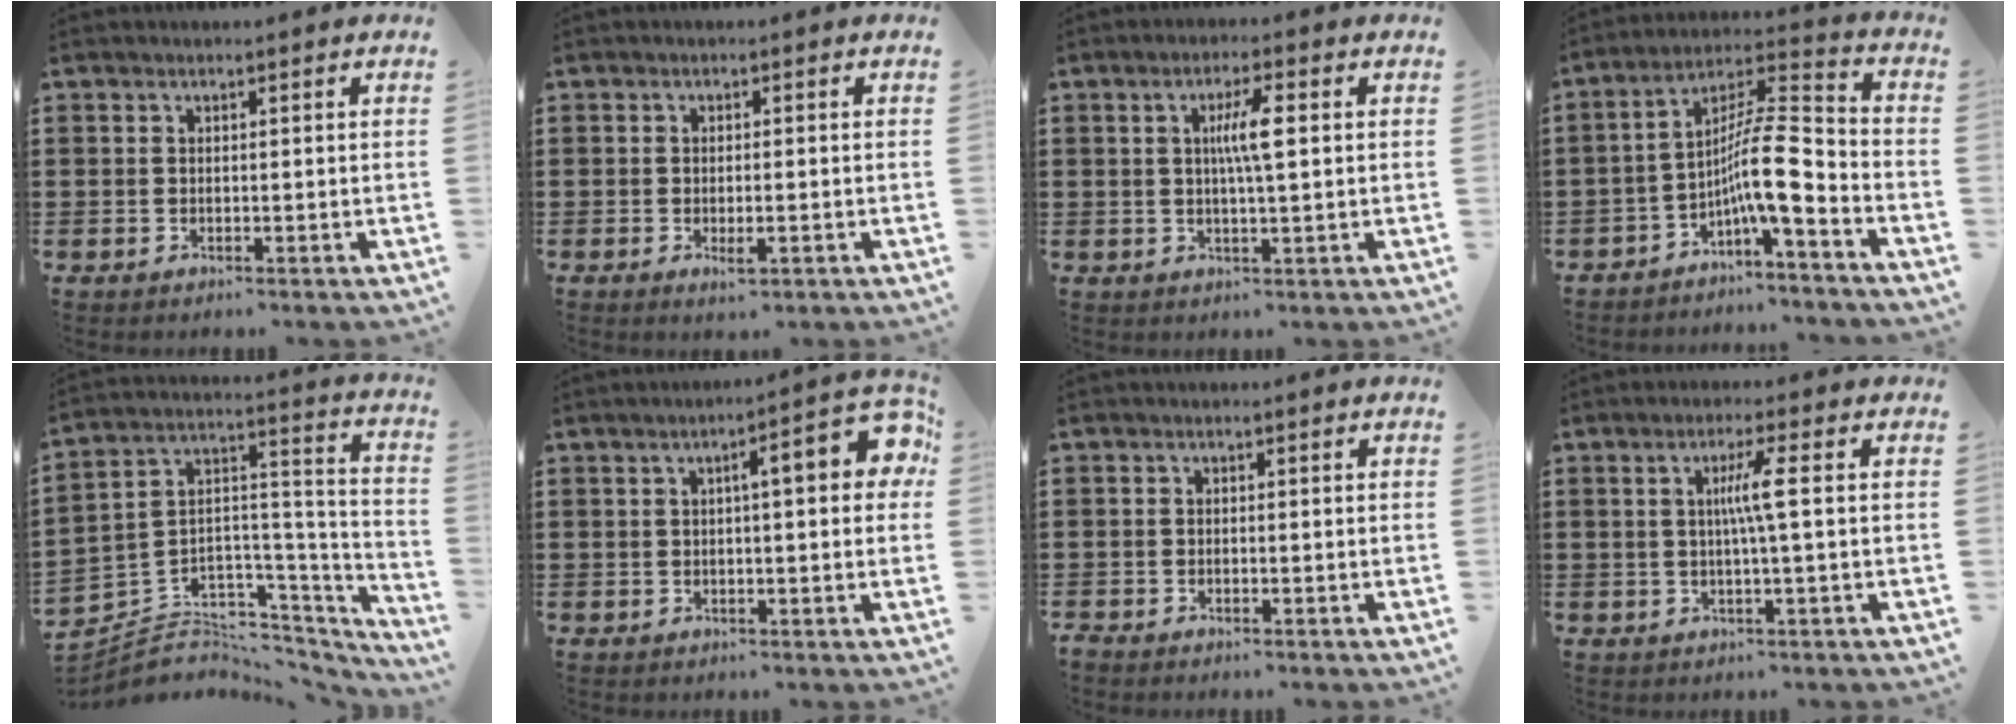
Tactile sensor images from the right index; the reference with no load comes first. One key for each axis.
{"total": 2.0, "fx": -0.8, "fy": 0.5, "fz": 1.7, "tx": -0.030, "ty": -0.001, "tz": -0.014}
{"total": 4.8, "fx": 0.7, "fy": 0.6, "fz": 4.7, "tx": -0.089, "ty": 0.002, "tz": 0.008}
{"total": 10.1, "fx": -3.8, "fy": 1.8, "fz": 9.2, "tx": -0.166, "ty": -0.014, "tz": -0.077}
{"total": 4.4, "fx": -1.7, "fy": 3.9, "fz": 1.1, "tx": -0.037, "ty": -0.017, "tz": -0.030}
{"total": 7.2, "fx": 1.4, "fy": 1.5, "fz": 6.9, "tx": -0.099, "ty": -0.004, "tz": 0.014}
{"total": 1.0, "fx": -1.0, "fy": 0.1, "fz": 0.0, "tx": -0.003, "ty": 0.001, "tz": -0.020}
{"total": 4.2, "fx": 0.2, "fy": -0.4, "fz": 4.2, "tx": -0.079, "ty": -0.004, "tz": -0.003}